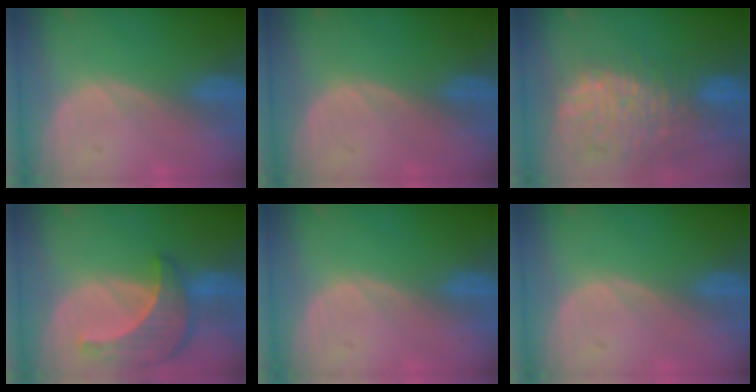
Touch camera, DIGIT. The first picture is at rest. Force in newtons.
{"total": 0.0}
{"total": 13.8, "press": 11.6, "slide": 7.5}
{"total": 8.8, "press": 8.0, "slide": 3.5}
{"total": 0.0}
{"total": 0.0}